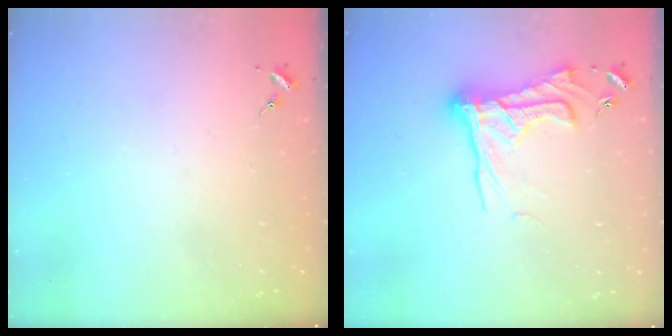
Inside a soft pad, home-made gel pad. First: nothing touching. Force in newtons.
{"total": 16.9, "press": 16.9, "slide": 1.7}